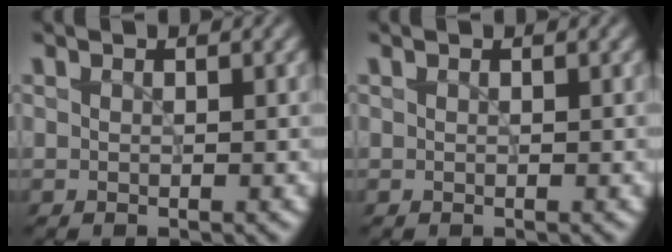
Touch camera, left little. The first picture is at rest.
{"total": 0.0}